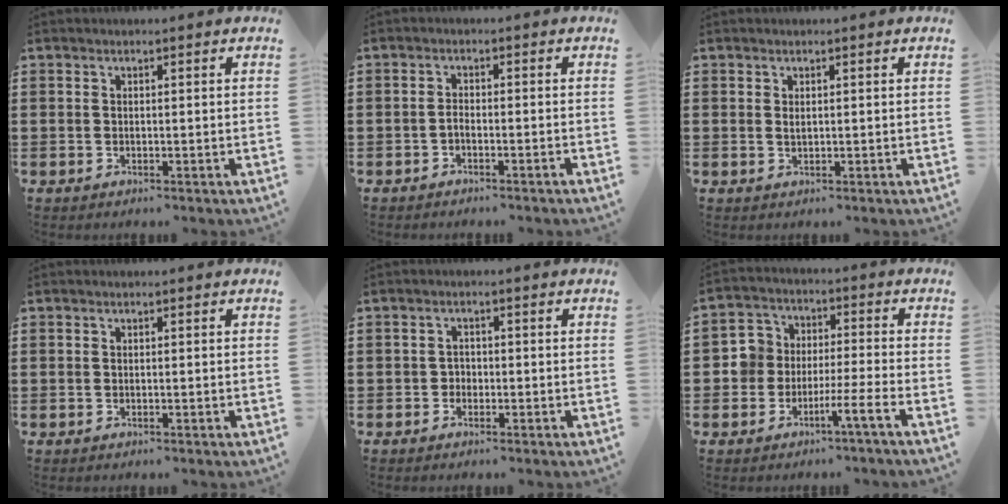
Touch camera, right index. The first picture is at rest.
{"total": 1.3, "force": [-1.0, 0.1, 0.7], "torque": [-0.015, -0.001, -0.019]}
{"total": 0.9, "force": [0.5, 0.4, 0.7], "torque": [-0.015, 0.001, 0.009]}
{"total": 0.0}
{"total": 1.4, "force": [-0.6, 1.1, 0.4], "torque": [-0.012, 0.001, -0.015]}
{"total": 4.1, "force": [-3.5, 1.5, 1.4], "torque": [-0.048, 0.001, -0.076]}